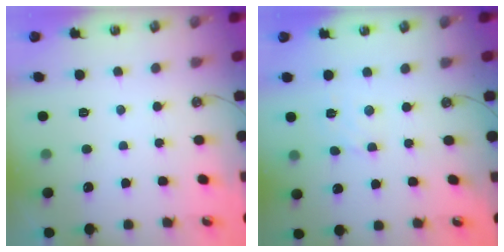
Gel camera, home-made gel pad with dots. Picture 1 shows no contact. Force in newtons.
{"total": 2.9, "press": 2.8, "slide": 0.7}